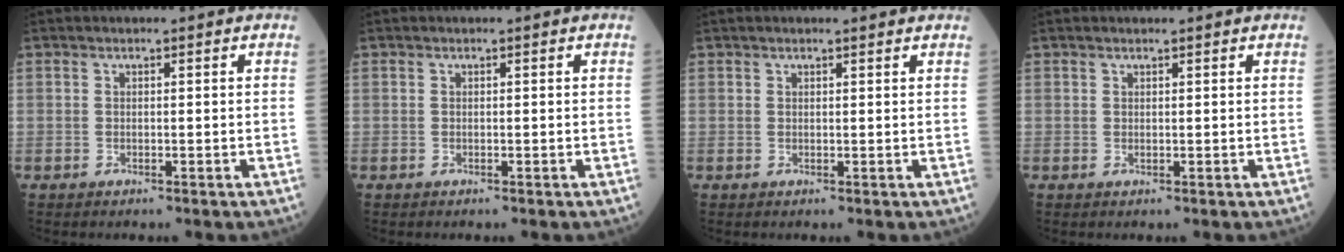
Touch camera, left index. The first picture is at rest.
{"total": 0.0}
{"total": 1.6, "force": [1.5, 0.1, 0.5], "torque": [-0.010, 0.012, 0.020]}
{"total": 0.7, "force": [0.6, 0.1, 0.3], "torque": [-0.009, 0.002, 0.012]}